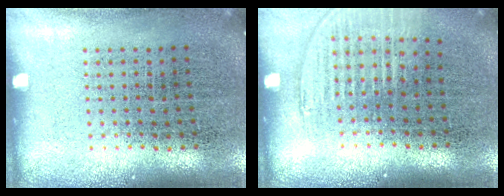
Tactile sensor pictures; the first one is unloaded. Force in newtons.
{"total": 1.1, "press": 1.1, "slide": 0.4}